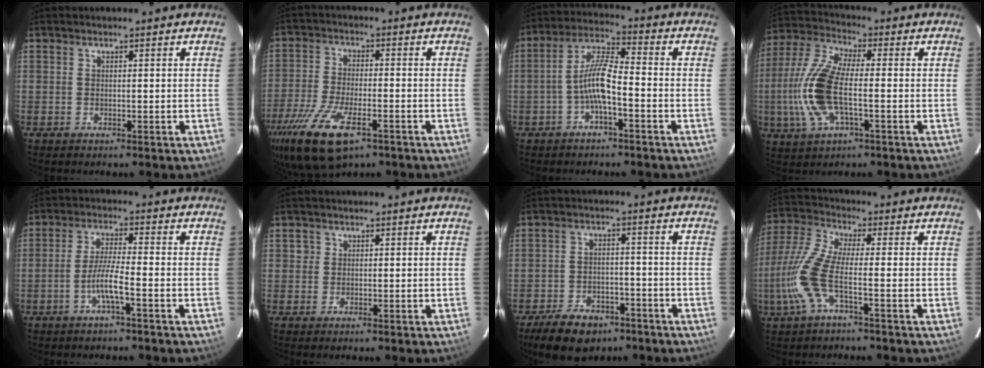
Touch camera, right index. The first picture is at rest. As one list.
[{"total": 16.0, "force": [-9.2, 6.4, 11.5], "torque": [-0.255, -0.048, -0.168]}, {"total": 7.4, "force": [-2.8, 1.5, 6.7], "torque": [-0.143, 0.016, -0.054]}, {"total": 14.1, "force": [-2.3, 5.3, 12.9], "torque": [-0.293, 0.003, -0.052]}, {"total": 5.0, "force": [-2.4, -0.3, 4.3], "torque": [-0.091, 0.001, -0.047]}, {"total": 1.4, "force": [0.1, 1.4, 0.1], "torque": [0.000, 0.003, -0.001]}, {"total": 11.5, "force": [-8.0, 6.4, 5.3], "torque": [-0.134, 0.005, -0.118]}, {"total": 9.9, "force": [-3.1, 1.8, 9.3], "torque": [-0.225, -0.001, -0.065]}]